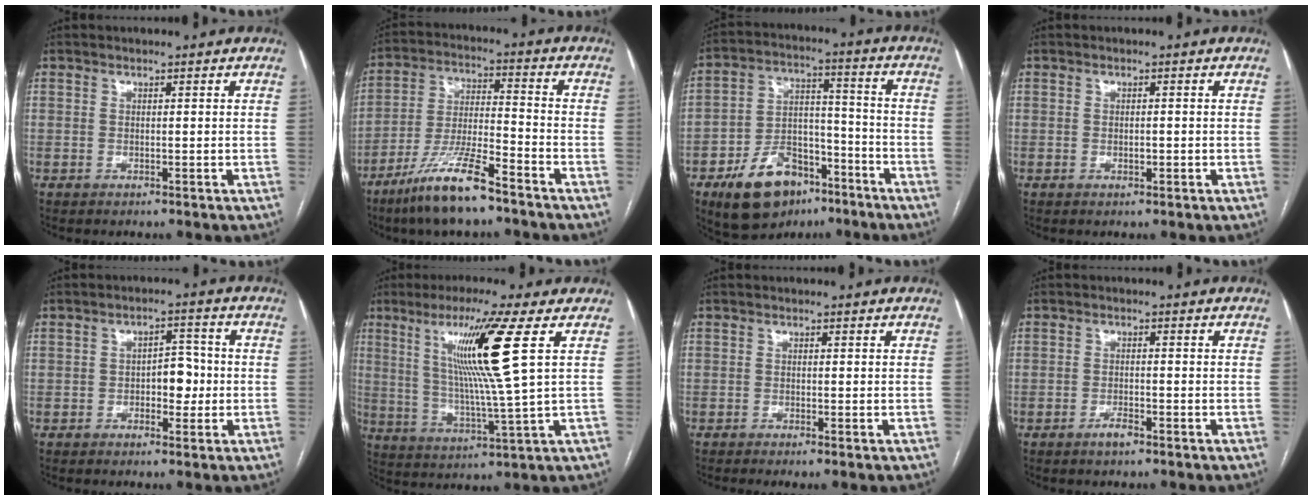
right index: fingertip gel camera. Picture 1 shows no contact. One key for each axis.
{"total": 12.0, "fx": -8.5, "fy": 1.6, "fz": 8.4, "tx": -0.170, "ty": -0.019, "tz": -0.159}
{"total": 13.9, "fx": -8.4, "fy": 8.1, "fz": 7.6, "tx": -0.132, "ty": 0.021, "tz": -0.135}
{"total": 1.2, "fx": -0.3, "fy": 0.5, "fz": 1.1, "tx": -0.020, "ty": 0.000, "tz": -0.003}
{"total": 4.8, "fx": -0.7, "fy": 2.7, "fz": 3.9, "tx": -0.051, "ty": 0.013, "tz": -0.010}
{"total": 13.3, "fx": 4.8, "fy": -2.3, "fz": 12.2, "tx": -0.213, "ty": -0.007, "tz": 0.086}
{"total": 1.1, "fx": -0.6, "fy": 0.1, "fz": 1.0, "tx": -0.019, "ty": -0.002, "tz": -0.011}
{"total": 1.9, "fx": -1.3, "fy": 0.5, "fz": 1.3, "tx": -0.024, "ty": 0.000, "tz": -0.023}